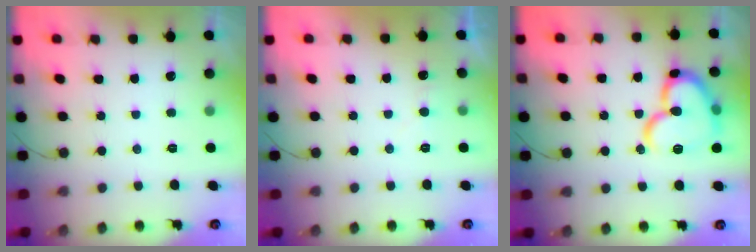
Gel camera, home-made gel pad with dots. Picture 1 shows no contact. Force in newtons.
{"total": 3.9, "press": 3.8, "slide": 0.5}
{"total": 17.7, "press": 17.6, "slide": 1.8}